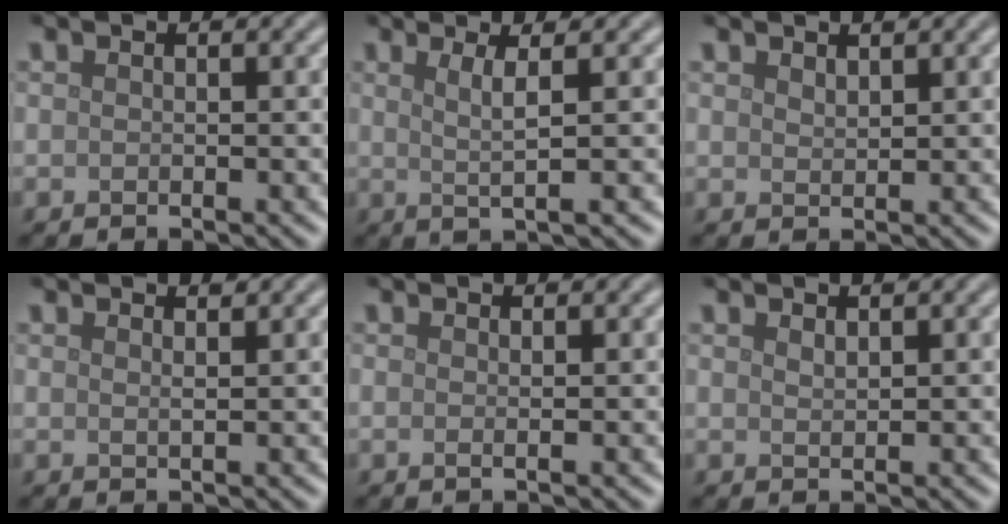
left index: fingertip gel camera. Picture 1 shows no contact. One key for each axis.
{"total": 2.7, "fx": 0.8, "fy": 0.4, "fz": 2.5, "tx": -0.048, "ty": 0.000, "tz": 0.015}
{"total": 1.1, "fx": 1.0, "fy": 0.3, "fz": 0.3, "tx": -0.009, "ty": 0.000, "tz": 0.021}
{"total": 0.9, "fx": 0.7, "fy": 0.2, "fz": 0.4, "tx": -0.004, "ty": 0.000, "tz": 0.011}
{"total": 0.6, "fx": 0.1, "fy": 0.1, "fz": 0.6, "tx": -0.007, "ty": -0.001, "tz": 0.000}
{"total": 0.9, "fx": 0.7, "fy": 0.3, "fz": 0.4, "tx": -0.011, "ty": -0.001, "tz": 0.015}